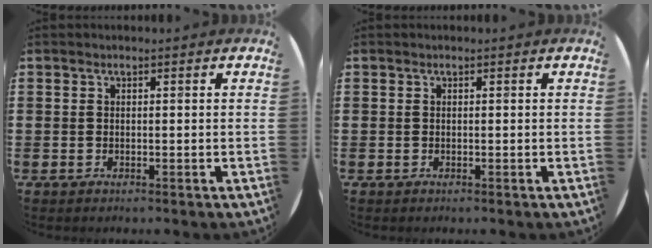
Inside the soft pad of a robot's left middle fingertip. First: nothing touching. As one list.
[{"total": 0.0}]